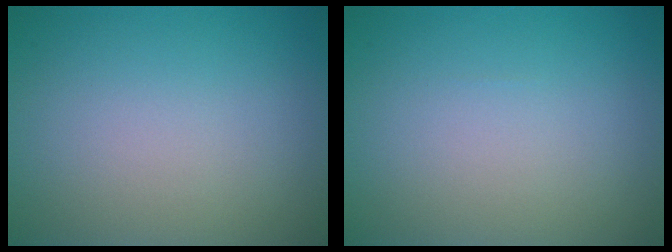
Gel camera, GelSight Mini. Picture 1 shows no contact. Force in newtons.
{"total": 0.0}